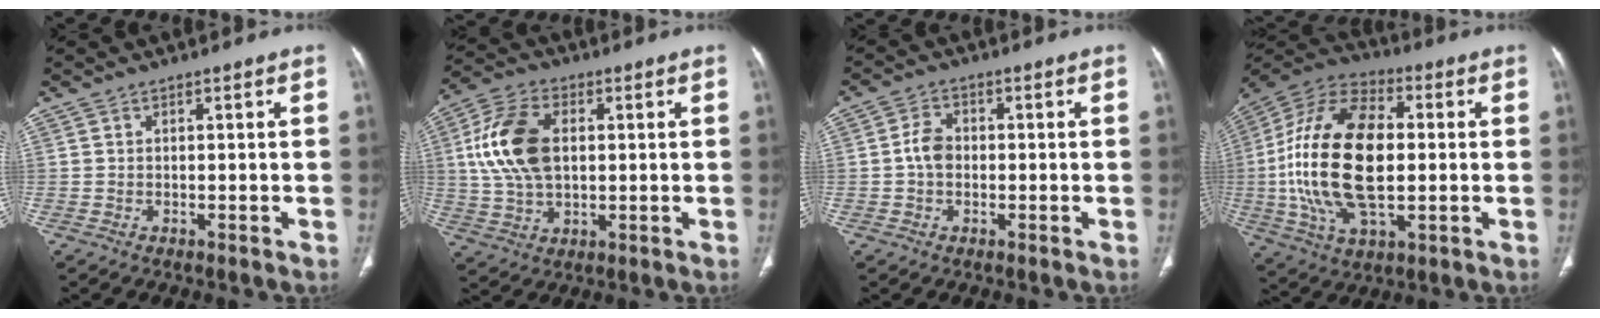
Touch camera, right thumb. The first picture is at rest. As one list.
[{"total": 13.7, "force": [2.1, 8.5, 10.6], "torque": [-0.208, 0.009, 0.038]}, {"total": 3.9, "force": [-0.3, 2.9, 2.5], "torque": [-0.041, 0.012, -0.013]}, {"total": 24.1, "force": [-0.1, 12.8, 20.4], "torque": [-0.410, 0.008, -0.004]}]